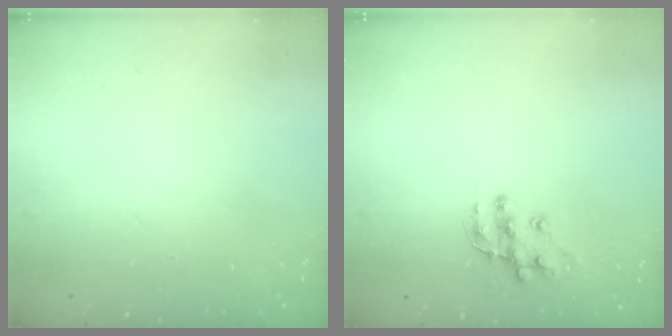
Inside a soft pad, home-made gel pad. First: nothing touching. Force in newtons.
{"total": 11.6, "press": 11.5, "slide": 0.9}